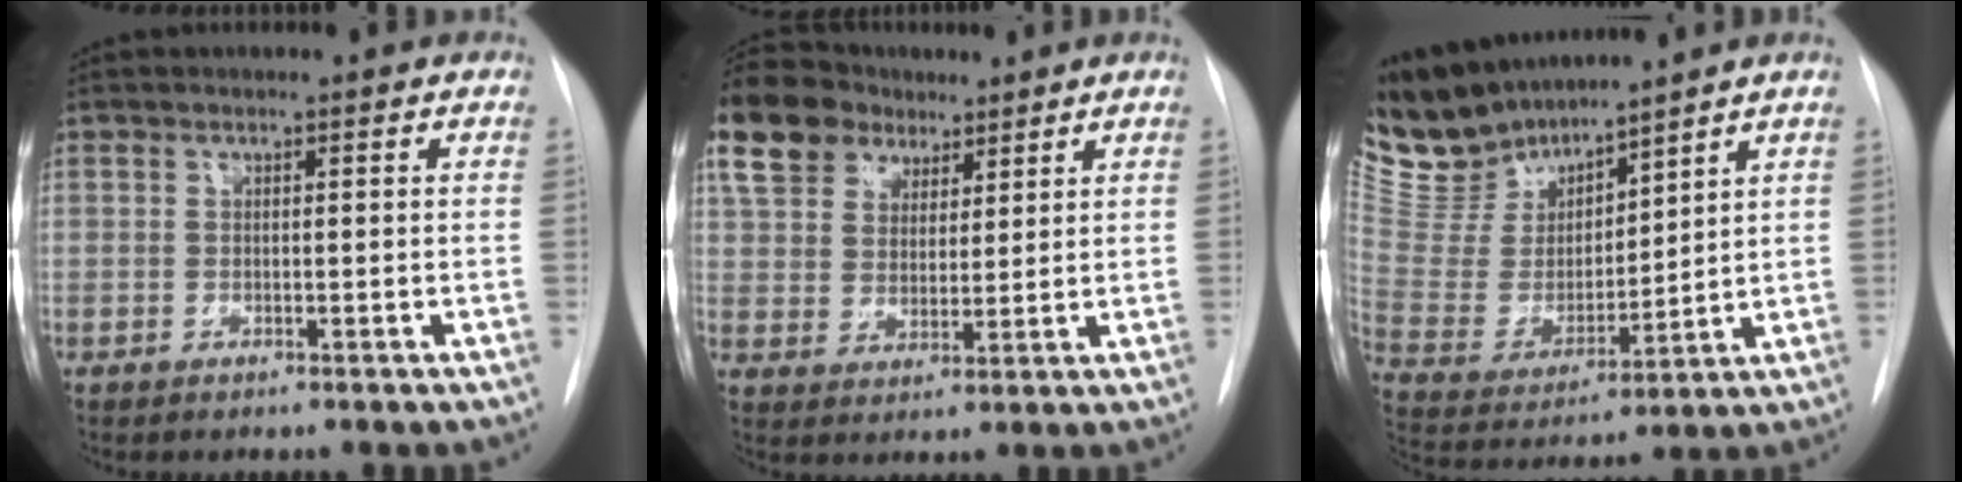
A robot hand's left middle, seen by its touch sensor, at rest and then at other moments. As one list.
[{"total": 14.1, "force": [9.1, 9.3, 5.4], "torque": [-0.131, 0.051, 0.170]}, {"total": 13.1, "force": [12.1, 4.2, 3.0], "torque": [-0.079, 0.004, 0.253]}]